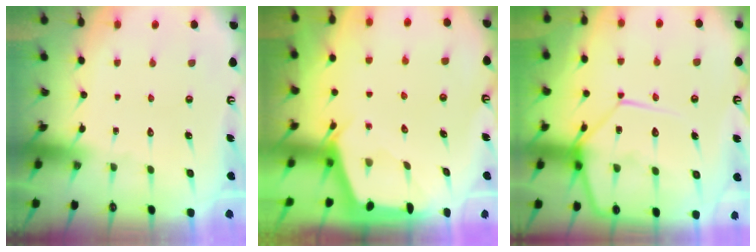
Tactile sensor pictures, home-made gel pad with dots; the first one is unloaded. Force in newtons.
{"total": 2.0, "press": 2.0, "slide": 0.3}
{"total": 16.4, "press": 16.4, "slide": 1.5}